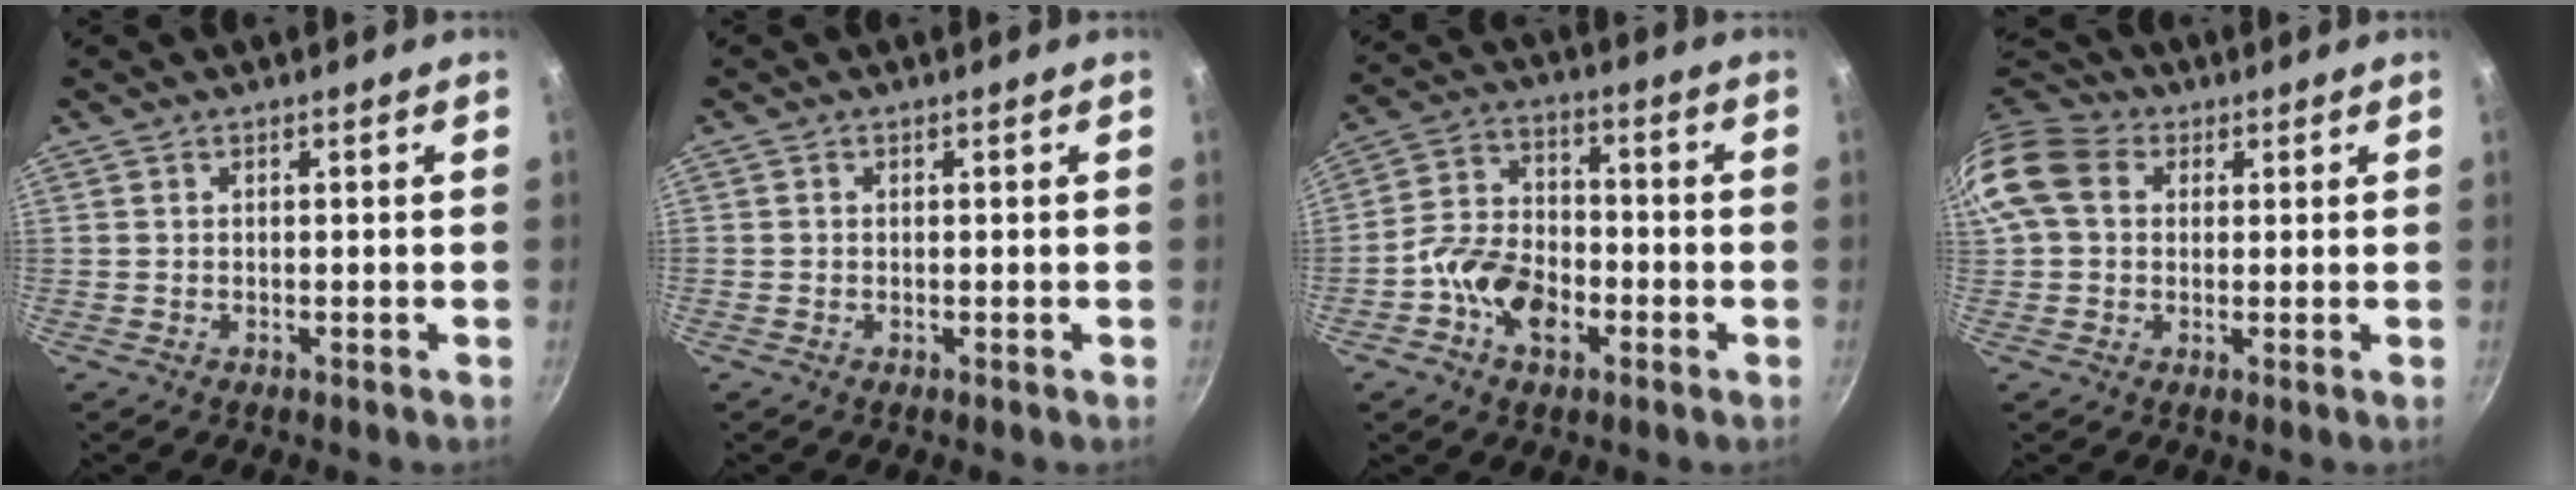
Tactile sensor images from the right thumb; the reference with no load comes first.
{"total": 0.0}
{"total": 11.3, "force": [-4.1, 7.4, 7.5], "torque": [-0.118, 0.037, -0.085]}
{"total": 12.4, "force": [2.6, 9.9, 7.0], "torque": [-0.132, 0.024, 0.033]}